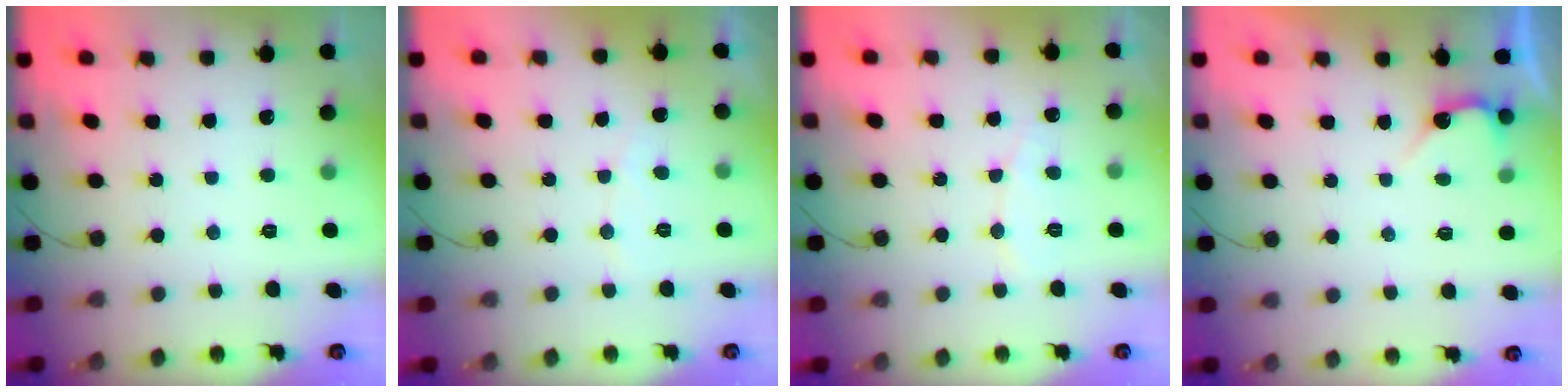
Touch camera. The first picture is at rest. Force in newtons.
{"total": 3.8, "press": 3.8, "slide": 0.2}
{"total": 5.2, "press": 5.2, "slide": 0.4}
{"total": 2.8, "press": 2.8, "slide": 0.2}